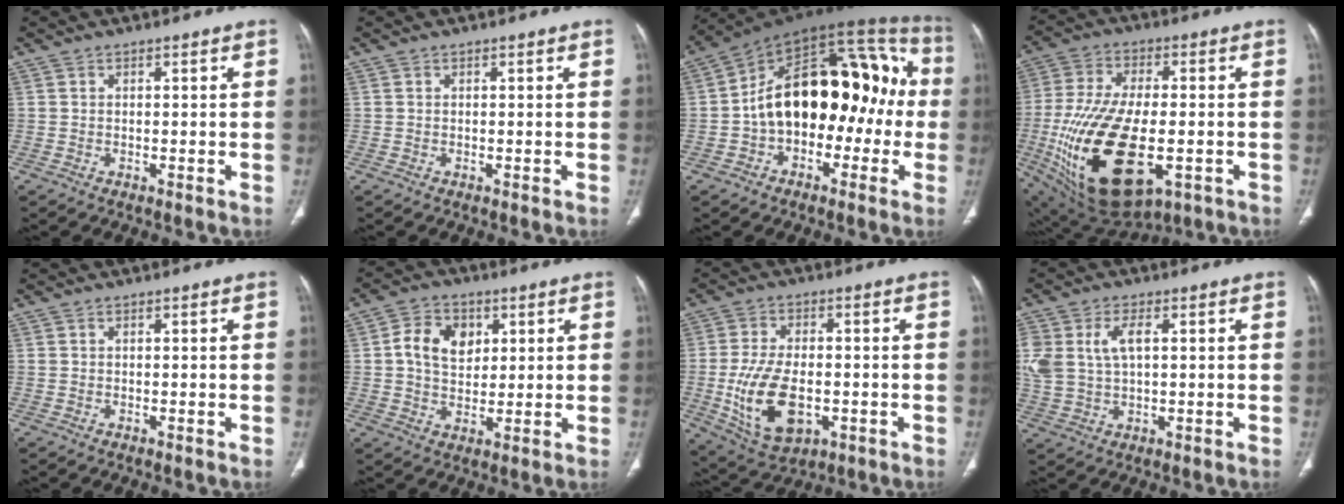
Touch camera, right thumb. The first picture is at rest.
{"total": 0.0}
{"total": 24.3, "force": [-1.9, 14.7, 19.3], "torque": [-0.252, 0.071, -0.034]}
{"total": 25.2, "force": [-6.0, 12.5, 21.1], "torque": [-0.442, -0.018, -0.081]}
{"total": 0.0}
{"total": 8.6, "force": [2.1, 6.4, 5.3], "torque": [-0.070, -0.003, 0.035]}
{"total": 14.0, "force": [-2.9, 7.9, 11.1], "torque": [-0.204, -0.001, -0.035]}
{"total": 9.3, "force": [2.2, 5.2, 7.4], "torque": [-0.170, 0.011, 0.050]}